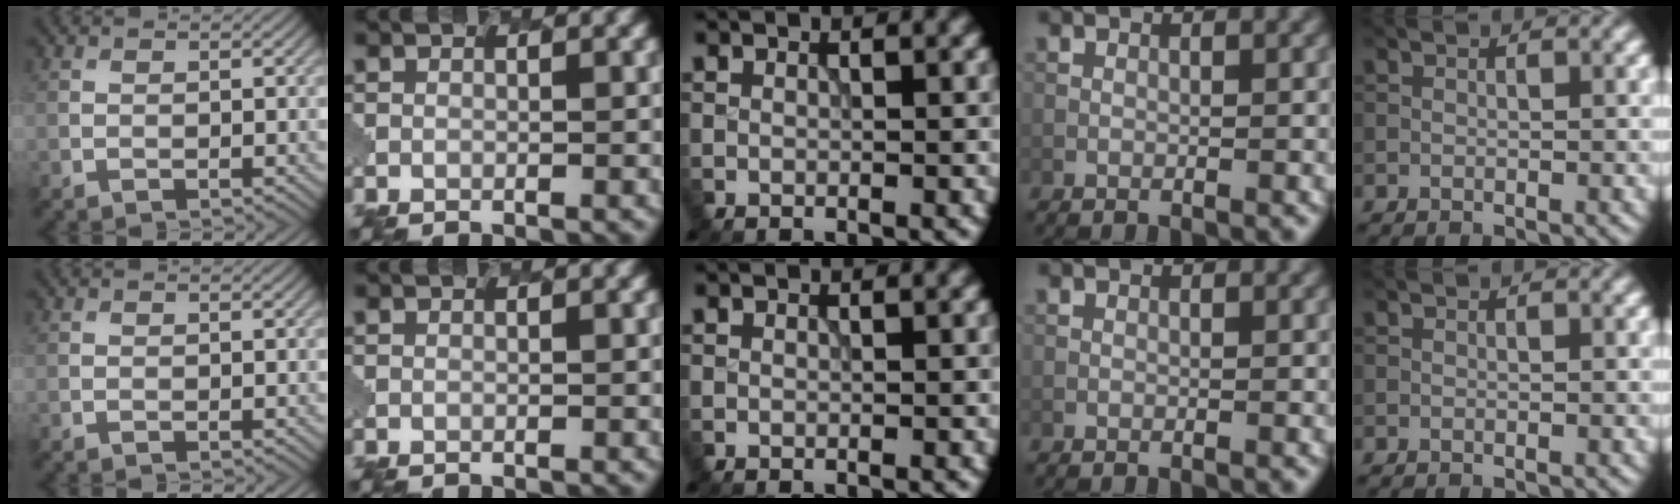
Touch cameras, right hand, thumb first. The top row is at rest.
{}